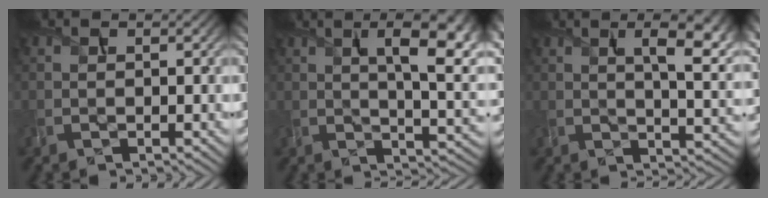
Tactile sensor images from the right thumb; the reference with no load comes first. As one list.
[{"total": 13.2, "force": [4.4, 4.6, 11.6], "torque": [-0.145, 0.019, 0.065]}, {"total": 11.1, "force": [4.3, 3.8, 9.5], "torque": [-0.123, 0.018, 0.061]}]